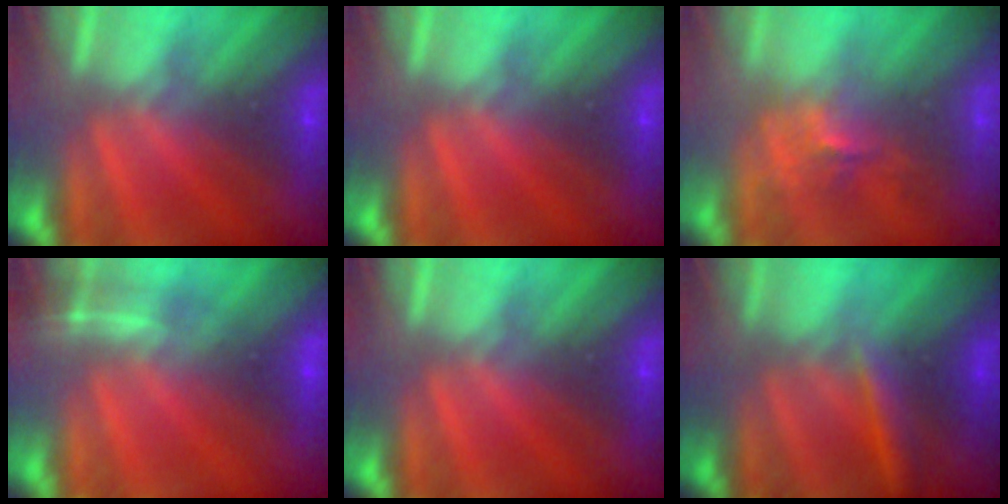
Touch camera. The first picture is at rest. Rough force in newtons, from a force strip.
{"total": 0.0}
{"total": 2.5}
{"total": 1.9}
{"total": 0.0}
{"total": 2.9}